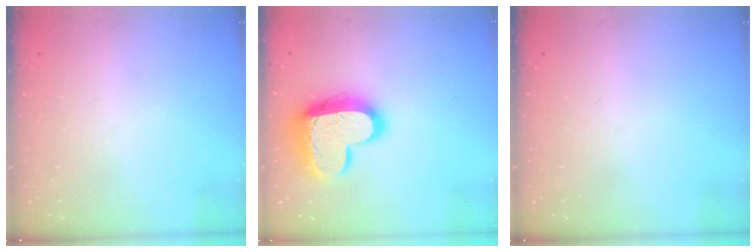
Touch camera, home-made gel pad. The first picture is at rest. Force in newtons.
{"total": 17.1, "press": 17.0, "slide": 1.6}
{"total": 0.0}